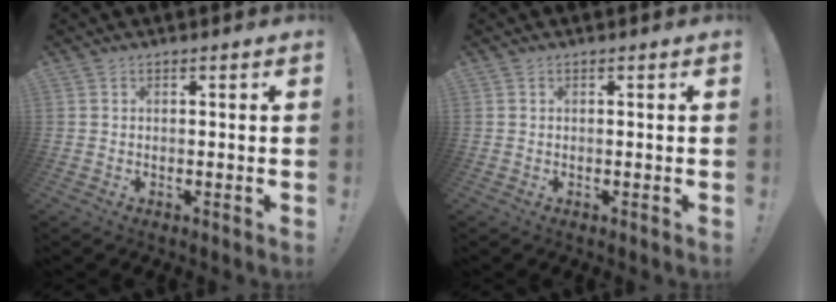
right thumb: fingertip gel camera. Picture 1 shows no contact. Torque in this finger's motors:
{"motor_torque": [0.00, 0.00, -0.11, 0.14, 0.00]}